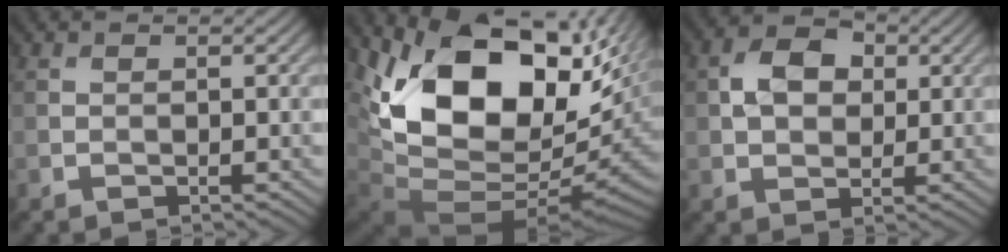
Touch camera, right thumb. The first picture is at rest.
{"total": 18.4, "force": [5.1, 11.5, 13.5], "torque": [-0.249, -0.017, 0.105]}
{"total": 5.3, "force": [1.1, 3.9, 3.4], "torque": [-0.069, 0.008, 0.013]}